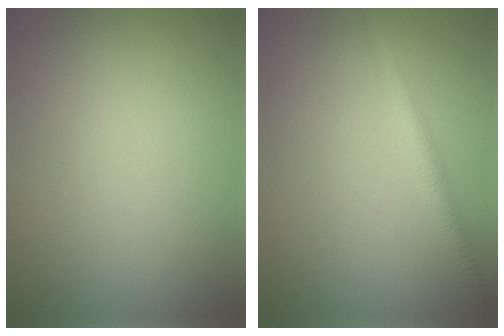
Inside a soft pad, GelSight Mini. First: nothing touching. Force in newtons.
{"total": 2.8, "press": 2.8, "slide": 0.1}